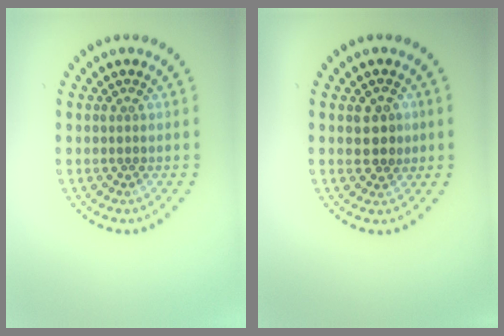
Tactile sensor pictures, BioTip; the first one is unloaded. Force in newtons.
{"total": 2.4, "press": 2.3, "slide": 0.6}